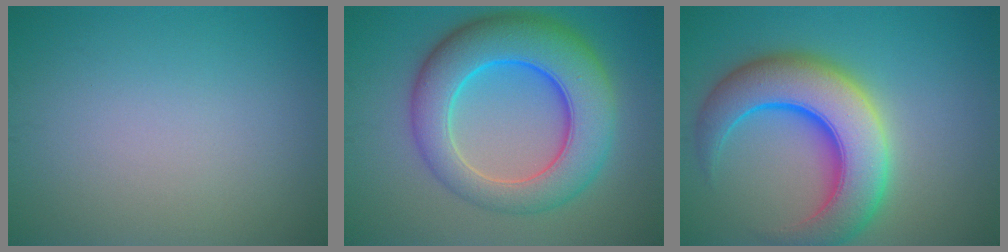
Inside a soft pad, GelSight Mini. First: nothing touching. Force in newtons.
{"total": 10.4, "press": 10.4, "slide": 0.1}
{"total": 10.3, "press": 10.3, "slide": 0.4}